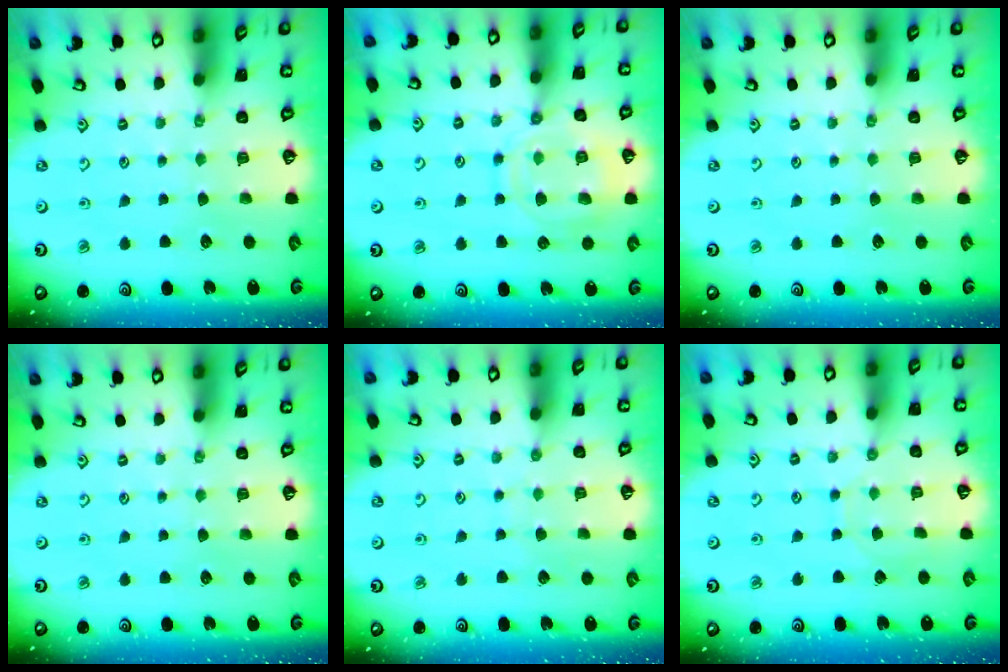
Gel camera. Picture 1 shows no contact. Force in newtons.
{"total": 13.7, "press": 13.7, "slide": 1.2}
{"total": 0.0}
{"total": 0.0}
{"total": 4.5, "press": 4.5, "slide": 0.4}
{"total": 5.0, "press": 5.0, "slide": 0.5}